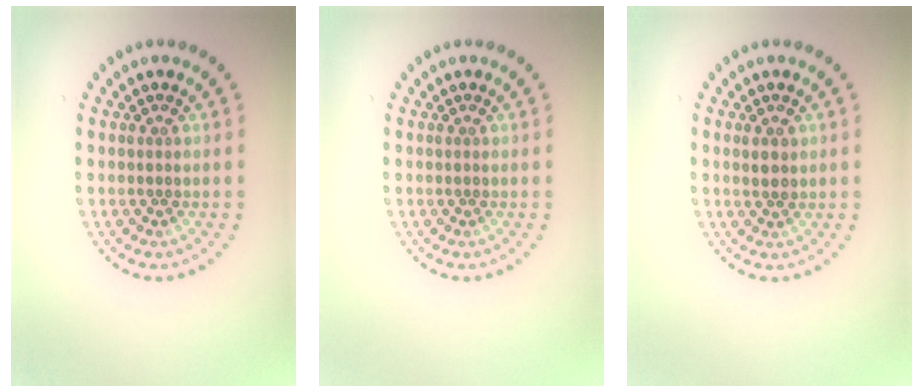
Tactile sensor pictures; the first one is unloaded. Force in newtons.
{"total": 0.0}
{"total": 1.2, "press": 1.1, "slide": 0.5}